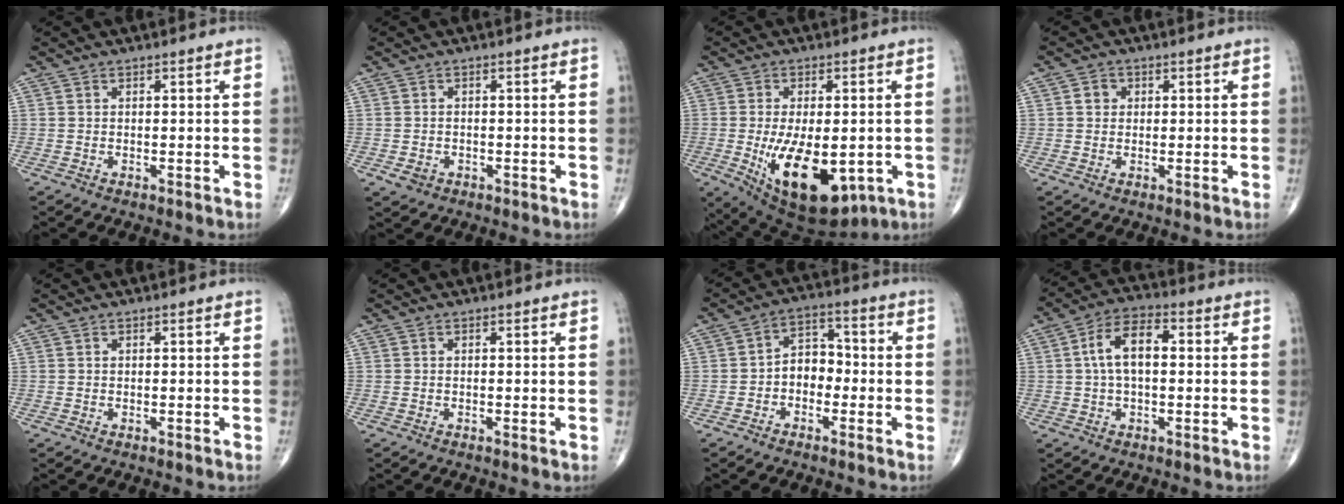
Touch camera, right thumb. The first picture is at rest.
{"total": 2.2, "force": [-0.8, 1.8, 1.0], "torque": [-0.013, 0.003, -0.006]}
{"total": 16.9, "force": [-4.2, 8.4, 14.1], "torque": [-0.235, -0.016, -0.040]}
{"total": 2.3, "force": [0.5, 2.1, 0.9], "torque": [-0.001, 0.001, 0.006]}
{"total": 0.0}
{"total": 0.0}
{"total": 6.2, "force": [-1.5, 4.6, 3.8], "torque": [-0.033, 0.032, -0.042]}
{"total": 8.7, "force": [0.9, 4.7, 7.3], "torque": [-0.132, 0.025, 0.009]}